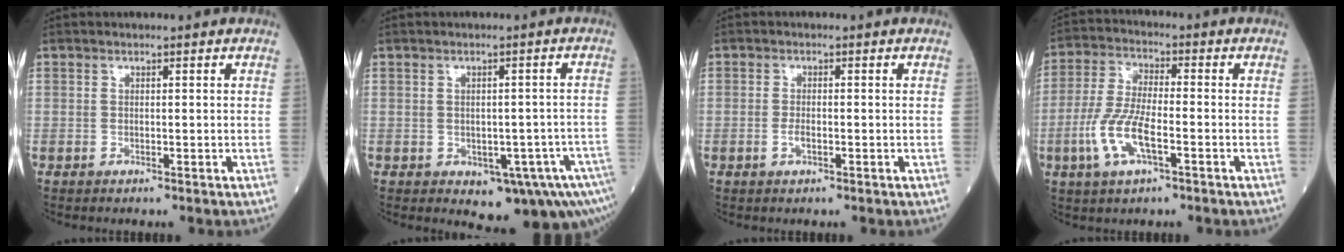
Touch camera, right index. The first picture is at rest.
{"total": 9.4, "force": [-5.0, 3.3, 7.2], "torque": [-0.069, 0.008, -0.059]}
{"total": 1.5, "force": [-0.5, 0.5, 1.4], "torque": [-0.028, 0.001, -0.009]}
{"total": 8.8, "force": [-3.1, 2.4, 7.9], "torque": [-0.172, -0.003, -0.060]}